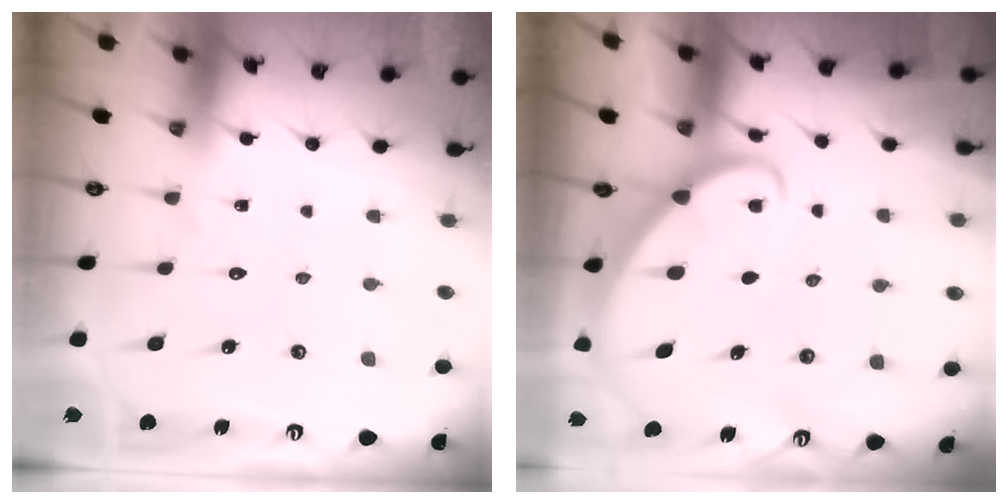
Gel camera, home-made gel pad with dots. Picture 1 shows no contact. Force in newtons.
{"total": 2.7, "press": 2.6, "slide": 0.4}